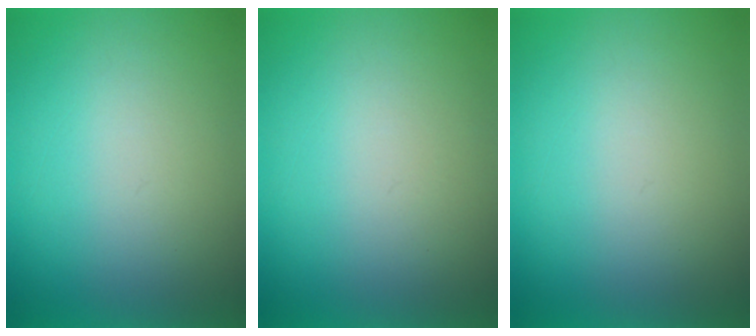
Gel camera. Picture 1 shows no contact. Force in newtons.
{"total": 1.0}
{"total": 0.0}